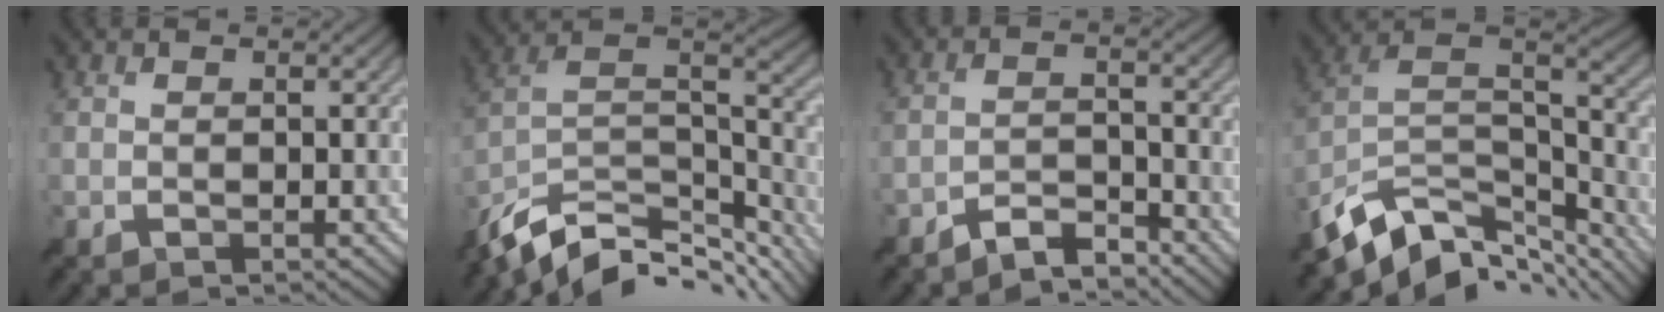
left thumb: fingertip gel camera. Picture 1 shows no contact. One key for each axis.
{"total": 14.3, "fx": -9.9, "fy": 6.3, "fz": 8.1, "tx": -0.206, "ty": -0.008, "tz": -0.165}
{"total": 4.2, "fx": -3.8, "fy": 1.0, "fz": 1.6, "tx": -0.030, "ty": 0.004, "tz": -0.077}
{"total": 14.0, "fx": -8.9, "fy": 7.0, "fz": 8.2, "tx": -0.206, "ty": -0.012, "tz": -0.149}